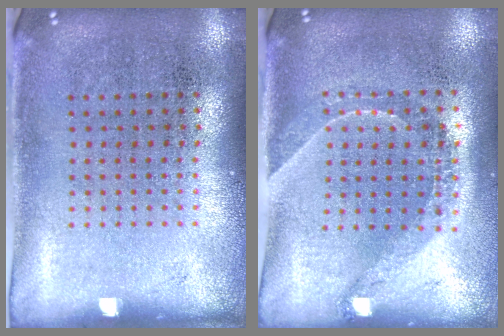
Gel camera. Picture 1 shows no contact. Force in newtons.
{"total": 1.6, "press": 1.2, "slide": 1.1}